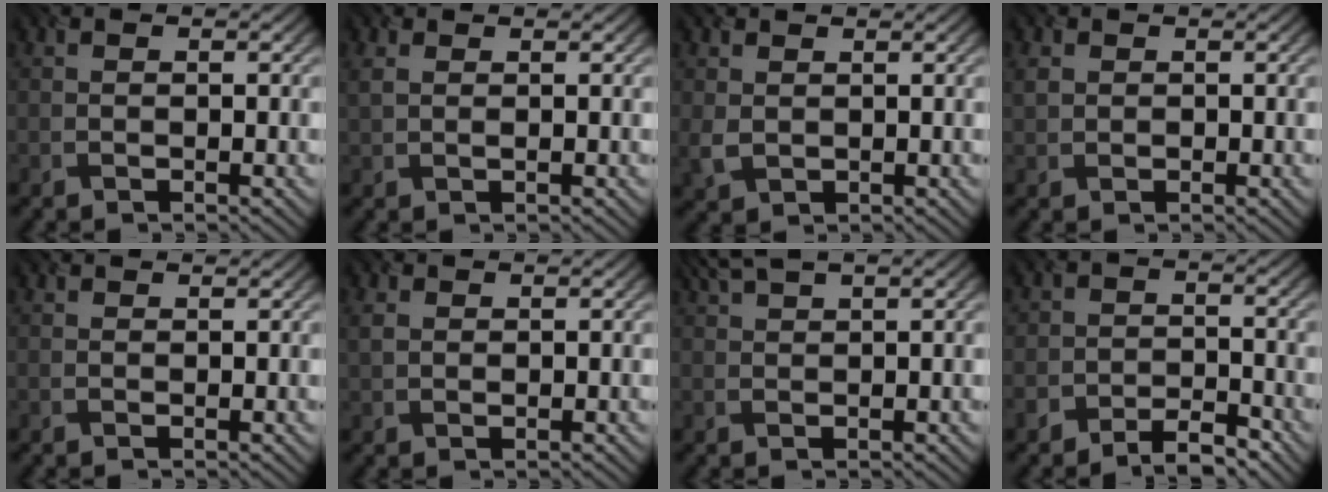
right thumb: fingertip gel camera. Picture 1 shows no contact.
{"total": 1.3, "force": [1.1, 0.3, 0.6], "torque": [-0.031, 0.002, 0.019]}
{"total": 2.1, "force": [0.8, 1.7, 0.9], "torque": [-0.033, -0.007, 0.018]}
{"total": 1.3, "force": [0.8, 1.0, 0.1], "torque": [-0.014, -0.002, 0.013]}
{"total": 0.8, "force": [0.7, -0.2, -0.3], "torque": [0.001, -0.003, 0.010]}
{"total": 1.5, "force": [1.2, 0.8, 0.5], "torque": [-0.028, 0.001, 0.022]}
{"total": 4.3, "force": [2.9, 0.6, 3.1], "torque": [-0.074, 0.016, 0.060]}
{"total": 3.7, "force": [-3.1, 1.7, 1.2], "torque": [-0.014, 0.001, -0.062]}